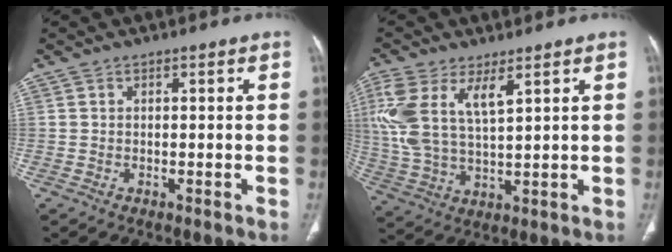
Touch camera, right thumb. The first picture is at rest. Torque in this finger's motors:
{"motor_torque": [1.02, 0.85, 1.58, 0.49, 0.18]}